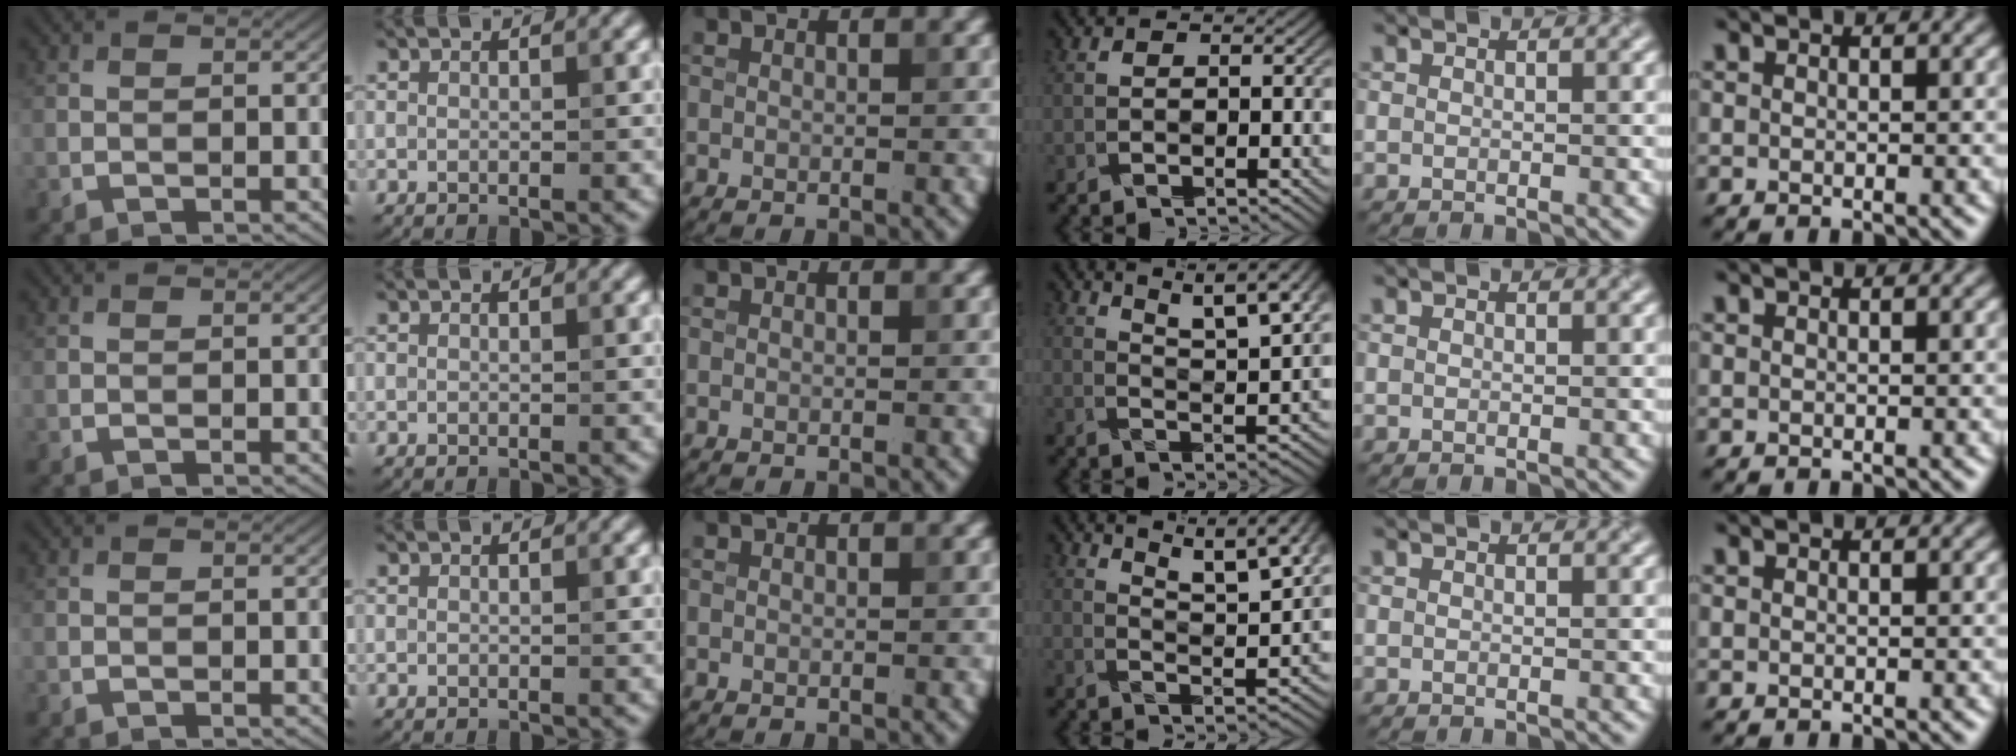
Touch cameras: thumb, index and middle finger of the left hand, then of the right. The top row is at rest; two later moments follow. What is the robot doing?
{"motion": "pour", "object": "sugar"}